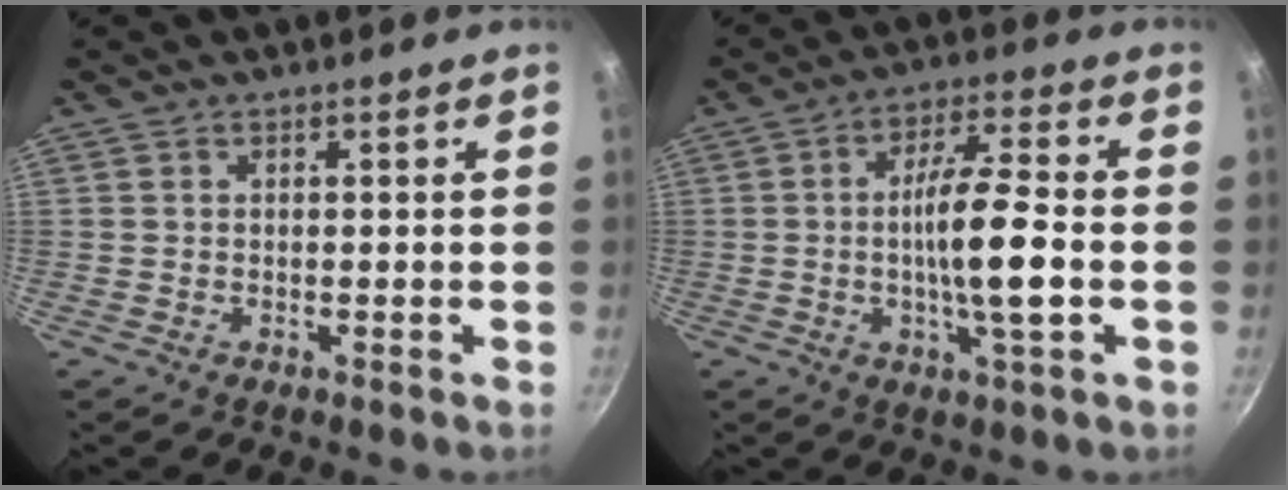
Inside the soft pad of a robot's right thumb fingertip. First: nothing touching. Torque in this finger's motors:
{"motor_torque": [2.68, 2.33, 2.32, -0.45, 0.79]}